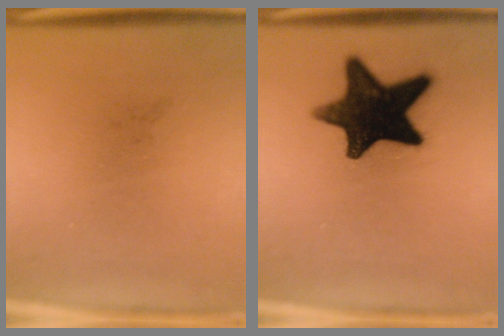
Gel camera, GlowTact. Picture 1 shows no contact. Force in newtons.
{"total": 15.0}